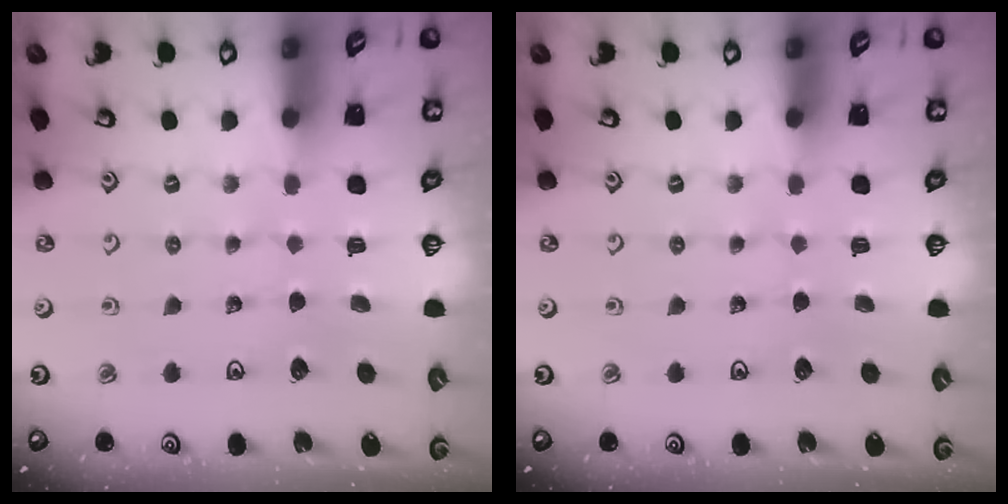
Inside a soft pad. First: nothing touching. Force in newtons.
{"total": 0.0}